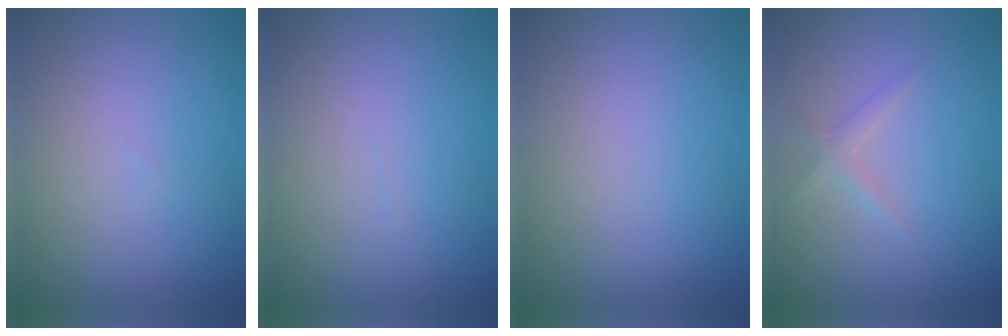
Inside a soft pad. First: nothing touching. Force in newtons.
{"total": 0.0}
{"total": 0.0}
{"total": 1.1, "press": 1.1, "slide": 0.0}